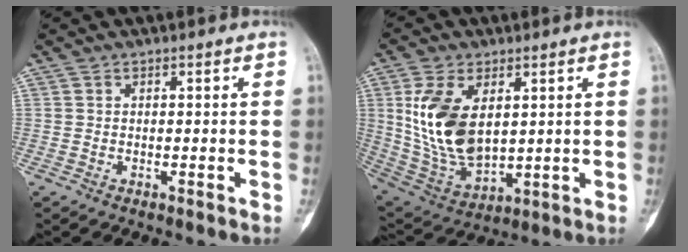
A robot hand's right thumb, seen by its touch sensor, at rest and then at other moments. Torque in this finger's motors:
{"motor_torque": [-1.07, 1.68, 0.92, 0.78, 0.48]}